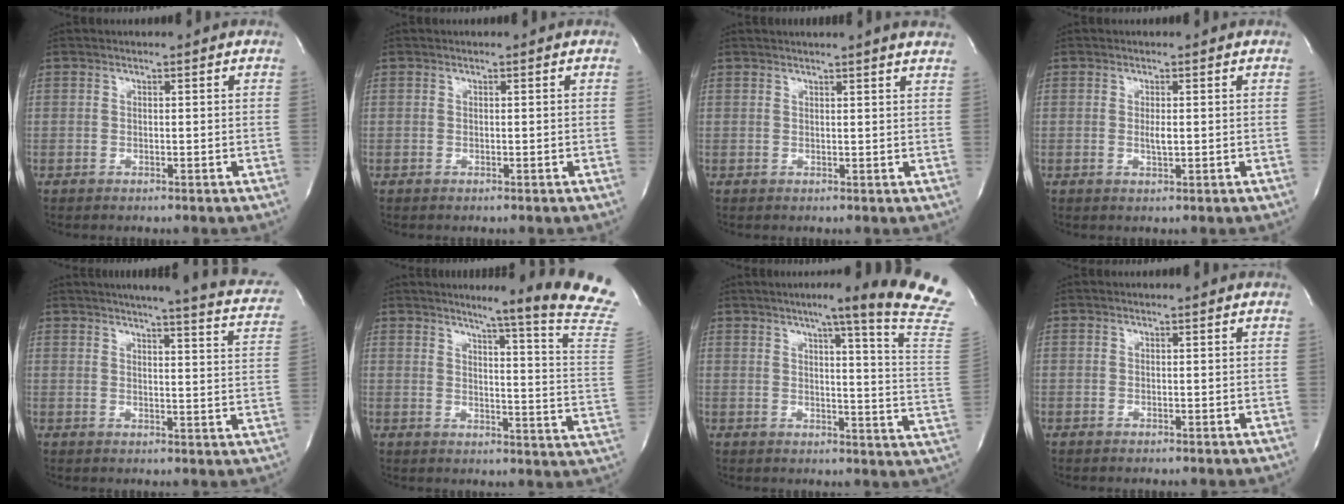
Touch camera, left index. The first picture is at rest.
{"total": 0.0}
{"total": 7.3, "force": [6.7, -0.5, 3.0], "torque": [-0.041, 0.011, 0.061]}
{"total": 1.3, "force": [0.0, 0.2, 1.3], "torque": [-0.028, -0.003, 0.001]}
{"total": 18.9, "force": [16.6, 1.5, 9.0], "torque": [-0.117, -0.038, 0.180]}
{"total": 17.9, "force": [14.8, -2.7, 9.7], "torque": [-0.129, -0.099, 0.168]}
{"total": 19.0, "force": [14.4, -2.0, 12.3], "torque": [-0.162, -0.065, 0.162]}
{"total": 0.0}